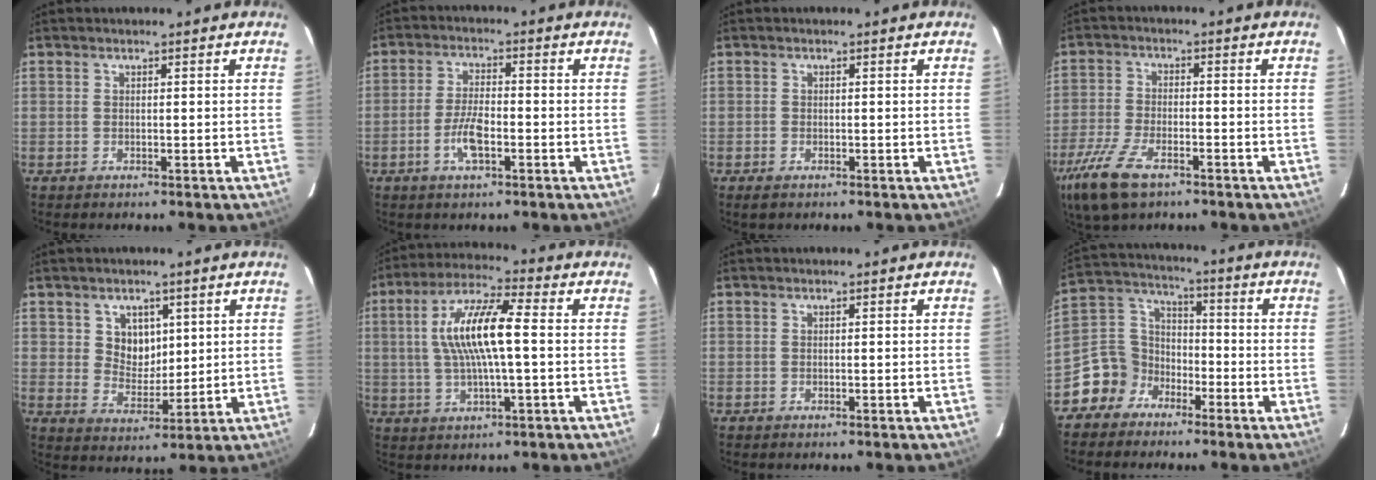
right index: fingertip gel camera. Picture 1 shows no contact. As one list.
[{"total": 6.0, "force": [-2.5, 2.1, 5.1], "torque": [-0.107, 0.002, -0.048]}, {"total": 1.5, "force": [-1.0, 0.9, 0.7], "torque": [-0.012, -0.004, -0.019]}, {"total": 12.0, "force": [-7.6, 5.0, 7.8], "torque": [-0.192, -0.028, -0.151]}, {"total": 6.2, "force": [2.5, 5.1, 2.3], "torque": [-0.036, 0.005, 0.053]}, {"total": 12.4, "force": [0.9, 2.6, 12.1], "torque": [-0.227, 0.015, 0.014]}, {"total": 0.0}, {"total": 9.0, "force": [-5.8, 6.9, 0.7], "torque": [-0.028, 0.049, -0.123]}]